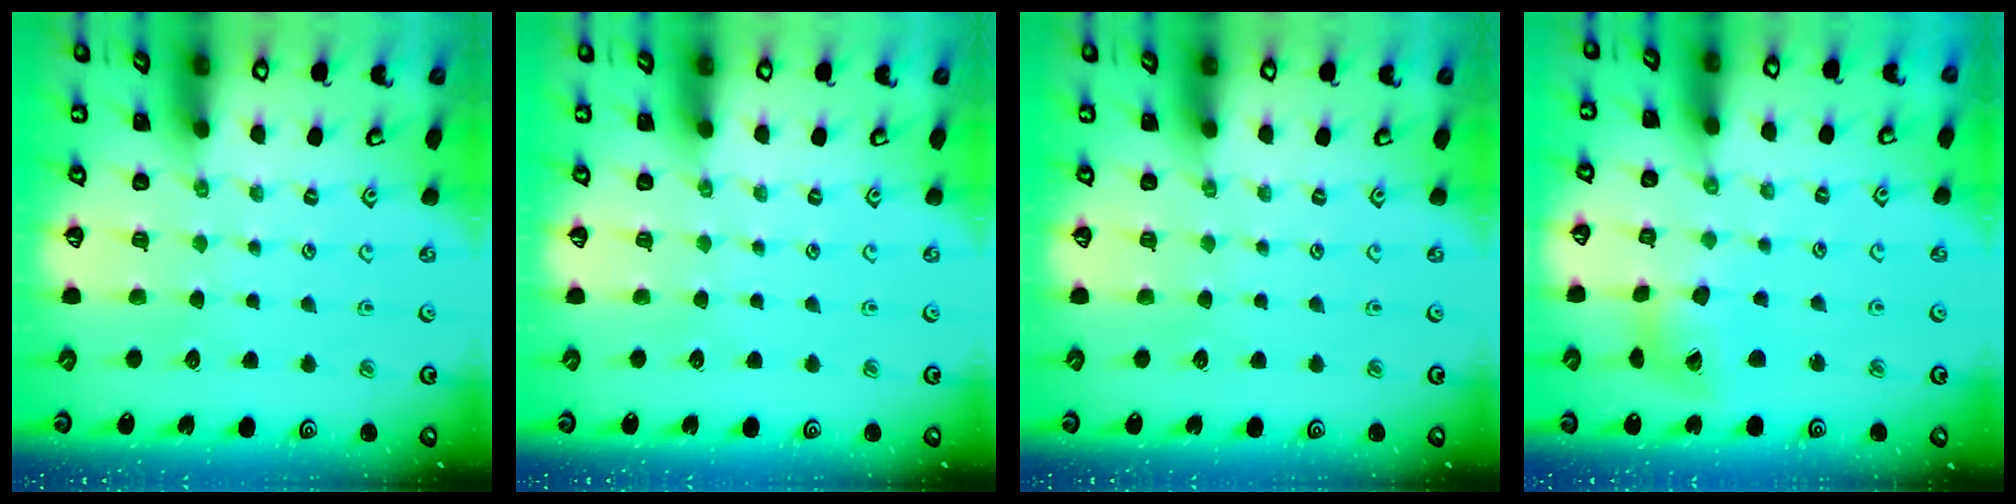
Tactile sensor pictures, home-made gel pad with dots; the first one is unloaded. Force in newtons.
{"total": 0.0}
{"total": 0.0}
{"total": 10.6, "press": 10.5, "slide": 1.3}